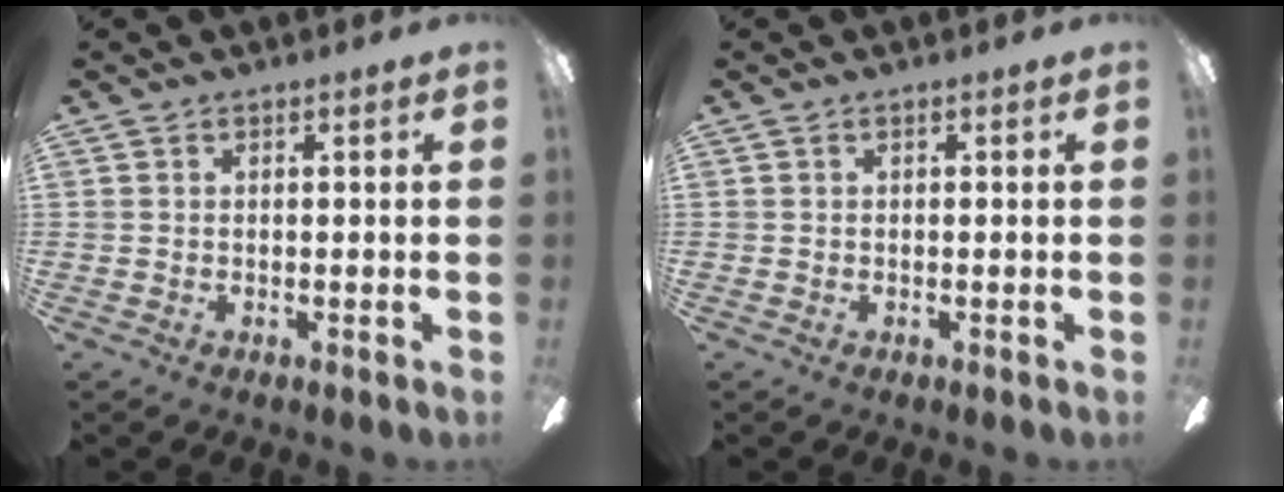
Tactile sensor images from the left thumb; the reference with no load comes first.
{"total": 0.0}